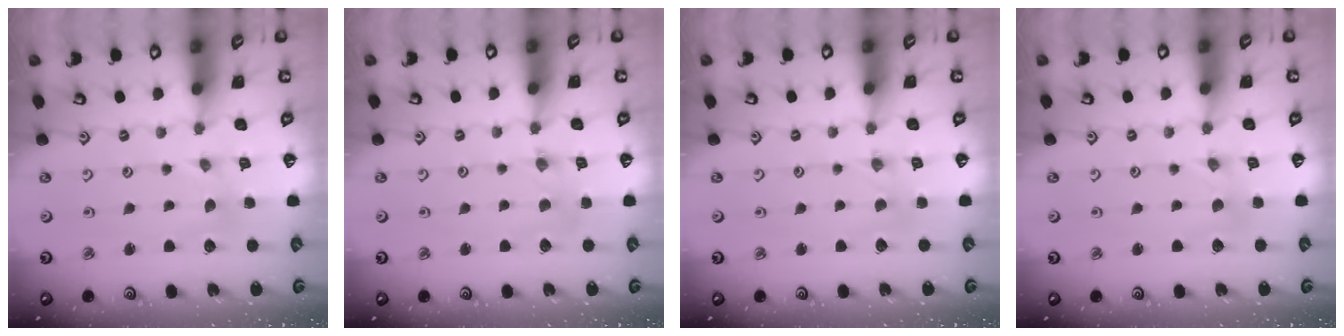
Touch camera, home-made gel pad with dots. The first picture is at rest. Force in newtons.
{"total": 1.7, "press": 1.7, "slide": 0.2}
{"total": 0.8, "press": 0.8, "slide": 0.1}
{"total": 0.0}